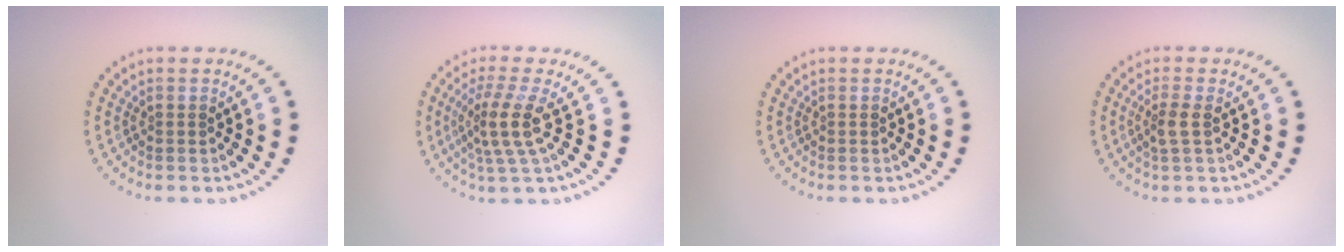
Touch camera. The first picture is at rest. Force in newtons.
{"total": 3.9, "press": 2.9, "slide": 2.5}
{"total": 0.0}
{"total": 1.7, "press": 1.6, "slide": 0.7}